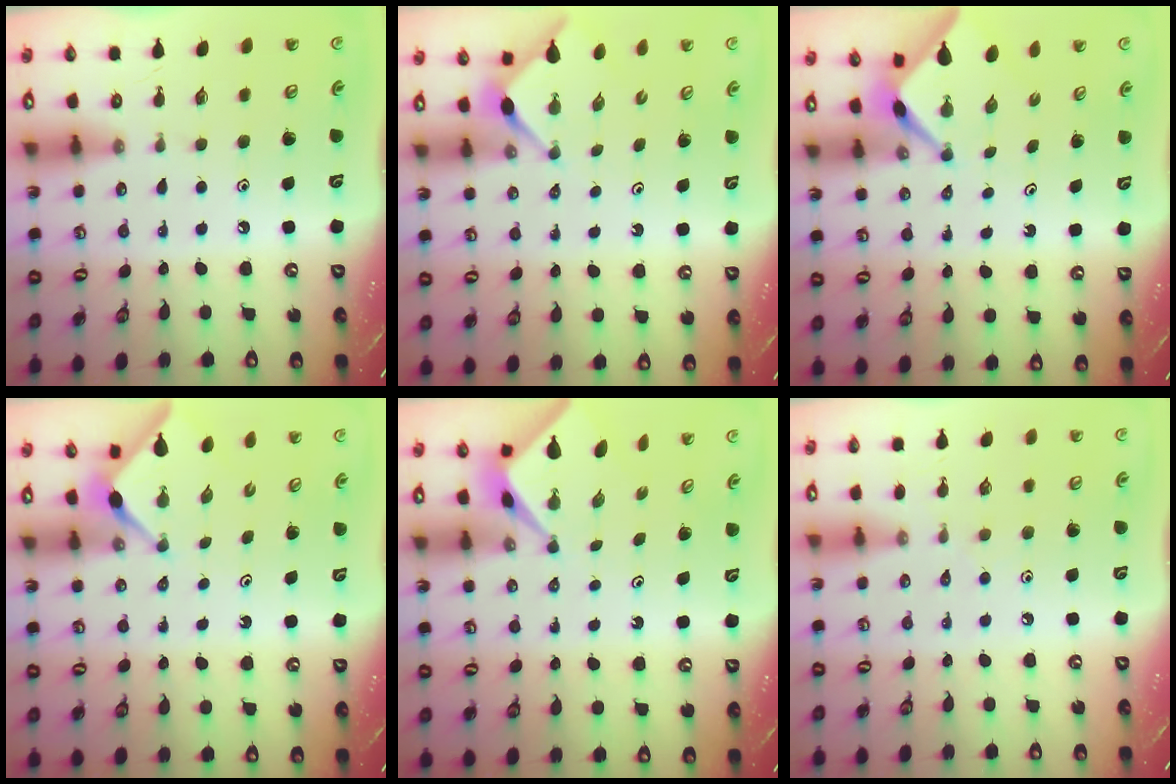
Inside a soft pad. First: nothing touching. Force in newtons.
{"total": 2.7, "press": 2.7, "slide": 0.3}
{"total": 2.5, "press": 2.5, "slide": 0.3}
{"total": 3.1, "press": 3.1, "slide": 0.2}
{"total": 2.0, "press": 2.0, "slide": 0.2}
{"total": 4.3, "press": 4.2, "slide": 0.7}